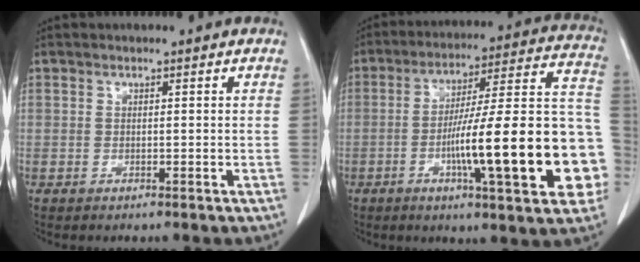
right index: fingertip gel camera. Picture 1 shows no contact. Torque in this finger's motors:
{"motor_torque": [1.39, -0.75, 0.54, 0.21]}